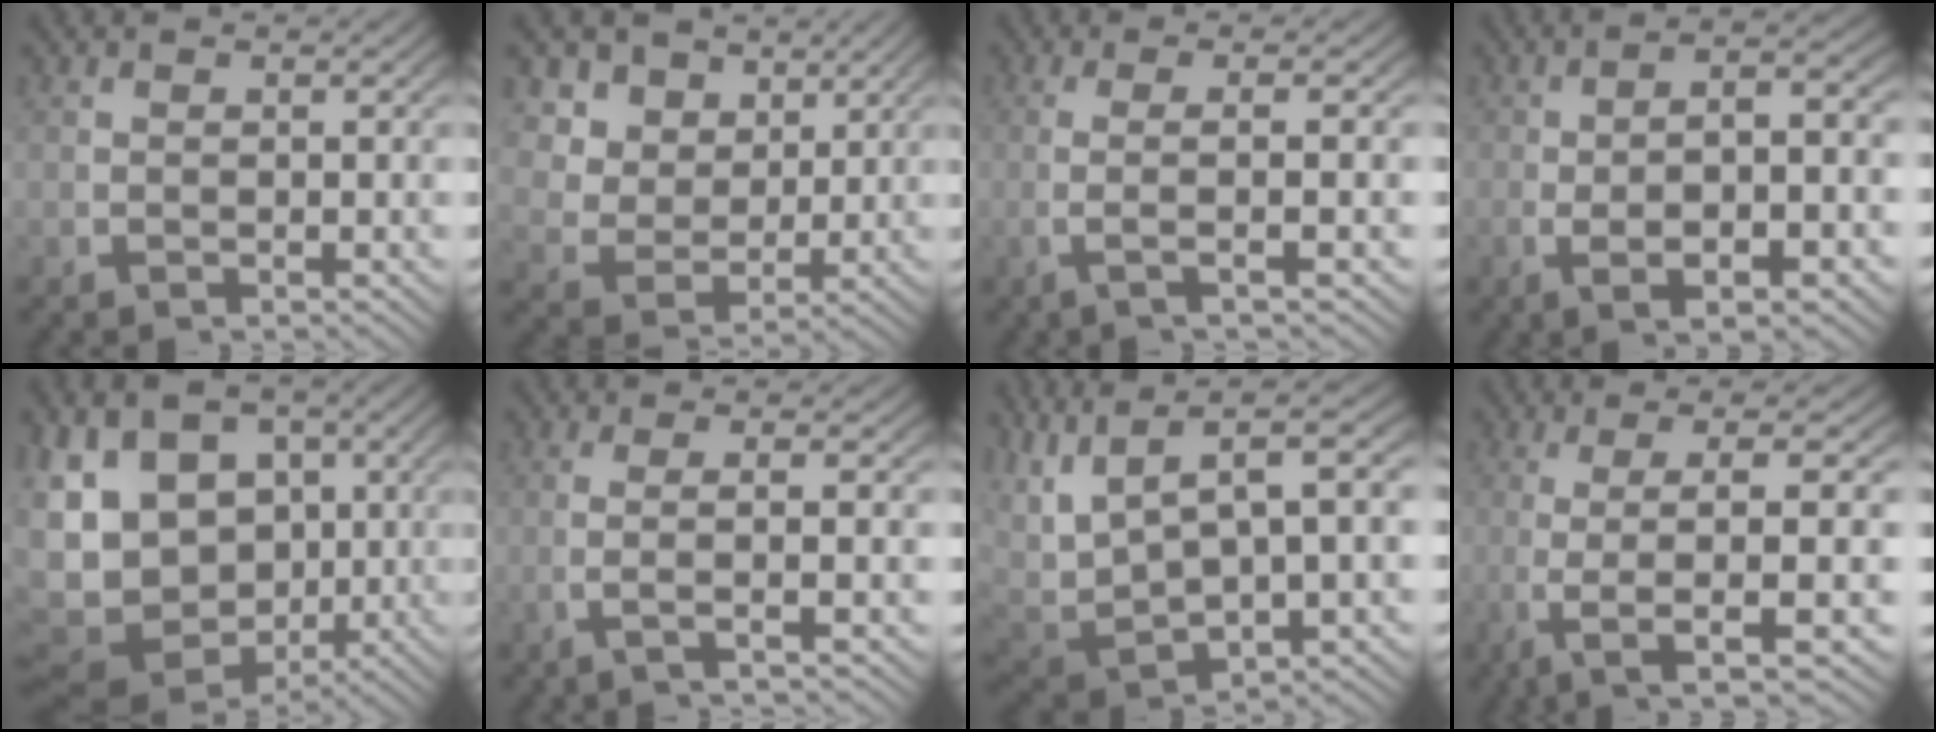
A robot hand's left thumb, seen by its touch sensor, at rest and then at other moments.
{"total": 9.1, "force": [2.2, 7.4, 4.9], "torque": [-0.122, -0.031, 0.044]}
{"total": 4.9, "force": [-0.1, 0.4, 4.9], "torque": [-0.106, 0.003, 0.001]}
{"total": 7.4, "force": [-0.9, 2.5, 7.0], "torque": [-0.119, -0.001, -0.007]}
{"total": 15.8, "force": [-0.7, 12.4, 9.7], "torque": [-0.210, -0.051, 0.005]}
{"total": 4.1, "force": [-0.4, 0.2, 4.1], "torque": [-0.093, 0.002, -0.006]}
{"total": 12.1, "force": [2.4, 7.2, 9.4], "torque": [-0.203, -0.023, 0.061]}
{"total": 9.9, "force": [-0.6, 3.6, 9.2], "torque": [-0.195, -0.022, 0.008]}